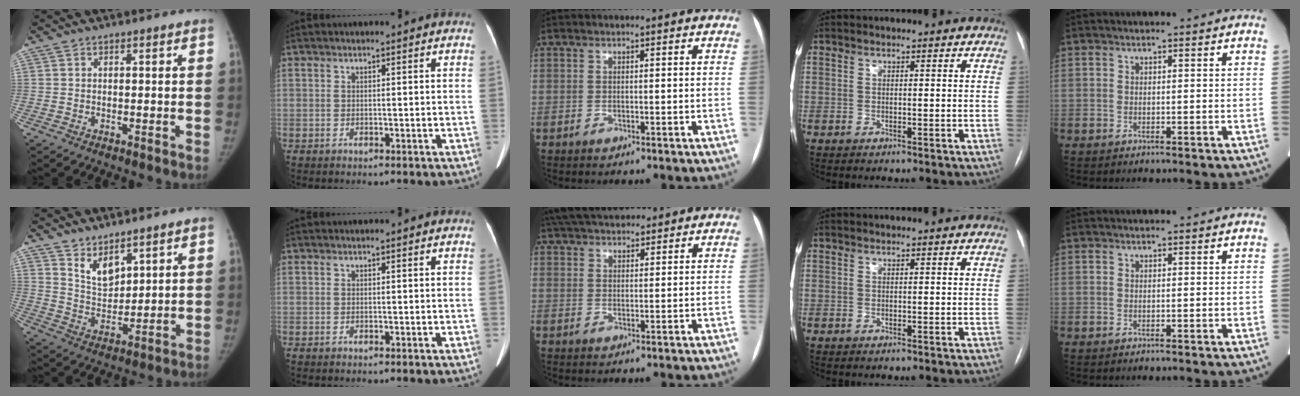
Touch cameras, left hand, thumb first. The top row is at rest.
{"thumb": {"total": 6.5, "force": [4.5, 3.2, 3.5], "torque": [-0.039, -0.044, 0.092]}, "middle": {"total": 11.3, "force": [9.9, 3.3, 4.3], "torque": [-0.070, 0.045, 0.159]}}